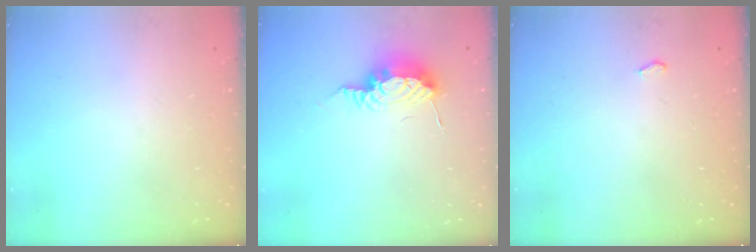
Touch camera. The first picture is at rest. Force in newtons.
{"total": 12.1, "press": 10.0, "slide": 6.8}
{"total": 2.6, "press": 2.2, "slide": 1.3}